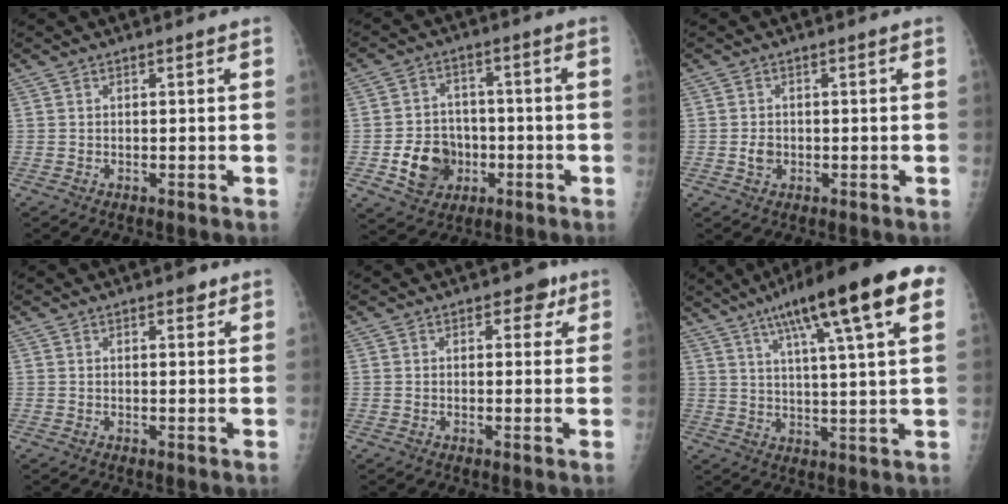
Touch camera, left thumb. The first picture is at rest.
{"total": 10.0, "force": [-3.2, 8.2, 4.6], "torque": [-0.042, 0.018, -0.049]}
{"total": 2.2, "force": [-0.7, 1.8, 1.0], "torque": [-0.011, 0.005, -0.012]}
{"total": 2.0, "force": [1.2, 1.0, 1.3], "torque": [-0.007, -0.004, 0.014]}
{"total": 3.5, "force": [1.8, 2.3, 1.9], "torque": [0.005, -0.004, 0.017]}
{"total": 20.2, "force": [9.9, 3.3, 17.3], "torque": [-0.254, 0.005, 0.145]}